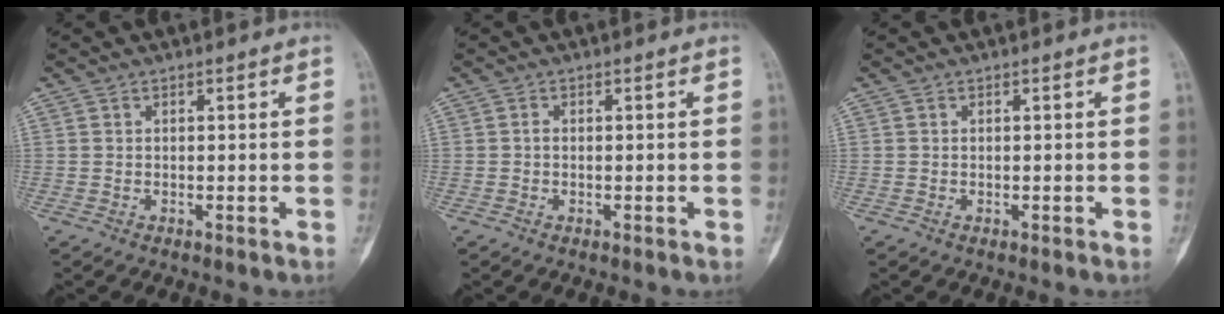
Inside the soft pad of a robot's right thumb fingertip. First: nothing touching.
{"total": 0.6, "force": [-0.1, 0.5, 0.4], "torque": [-0.008, 0.001, -0.004]}
{"total": 0.0}